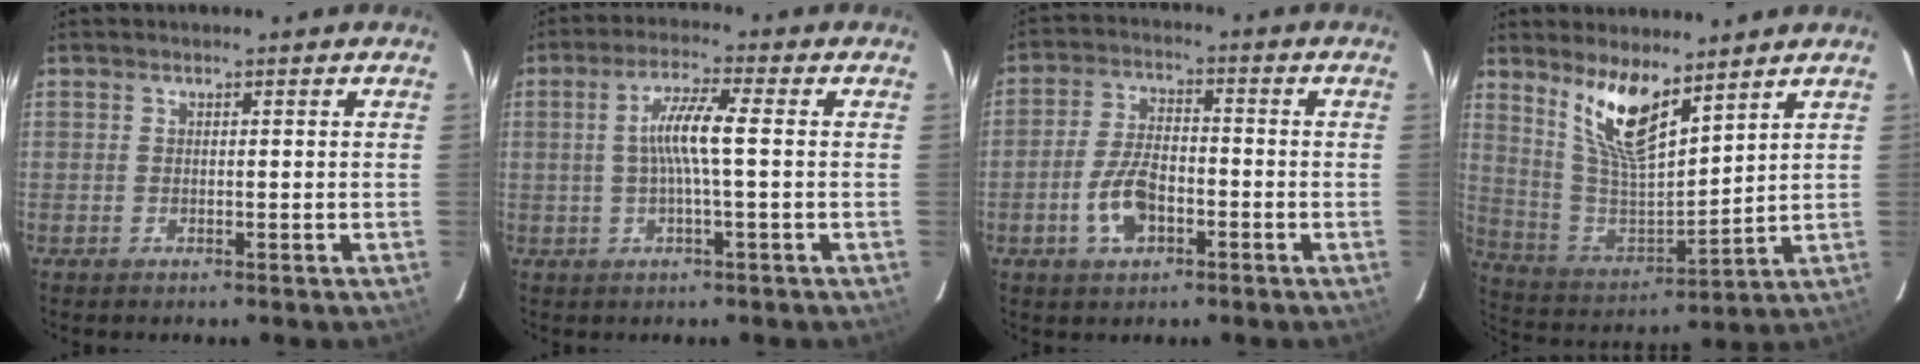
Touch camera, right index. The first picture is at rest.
{"total": 6.4, "force": [-0.1, 0.0, 6.4], "torque": [-0.125, 0.004, 0.000]}
{"total": 8.0, "force": [-3.3, 4.1, 6.0], "torque": [-0.125, 0.007, -0.056]}
{"total": 12.6, "force": [8.6, 3.6, 8.5], "torque": [-0.165, -0.007, 0.179]}